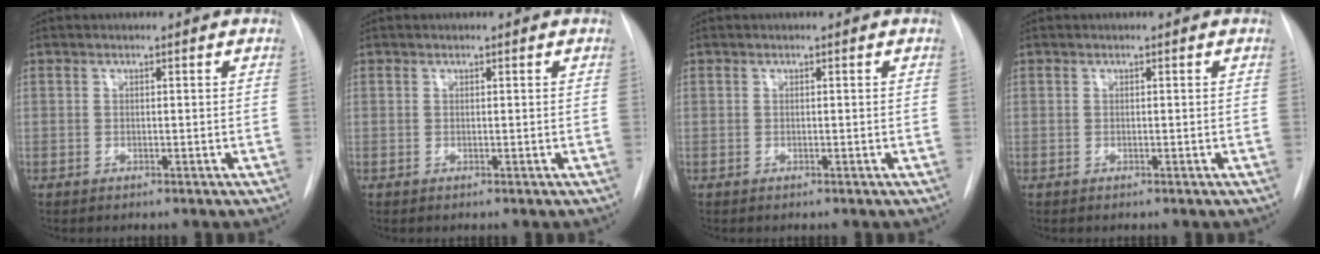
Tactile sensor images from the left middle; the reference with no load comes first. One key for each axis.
{"total": 0.0}
{"total": 0.0}
{"total": 0.0}